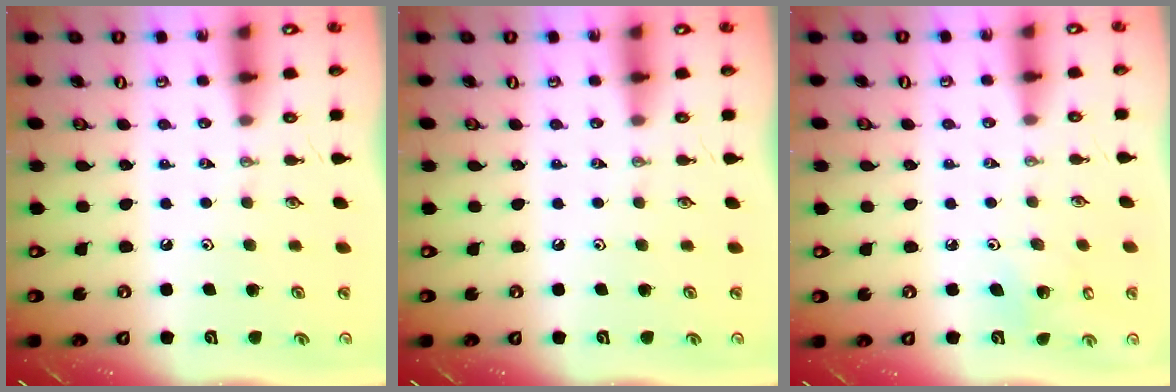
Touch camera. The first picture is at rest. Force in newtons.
{"total": 0.0}
{"total": 5.7, "press": 5.7, "slide": 0.4}